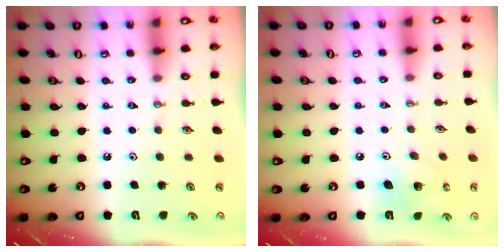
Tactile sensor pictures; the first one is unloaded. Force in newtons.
{"total": 9.6, "press": 9.4, "slide": 1.9}